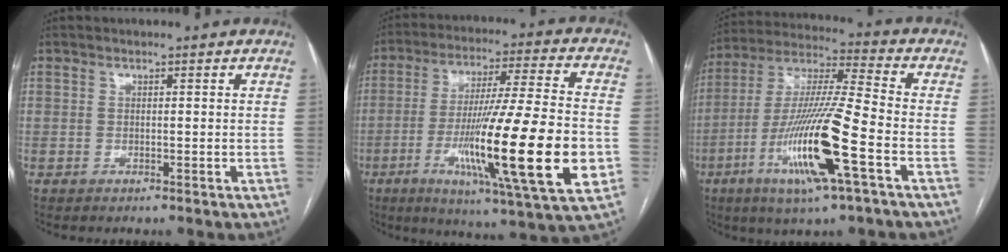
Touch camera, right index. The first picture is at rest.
{"total": 23.7, "force": [-5.9, 0.6, 23.0], "torque": [-0.371, -0.030, -0.100]}
{"total": 17.8, "force": [-6.6, 0.4, 16.5], "torque": [-0.335, -0.019, -0.125]}